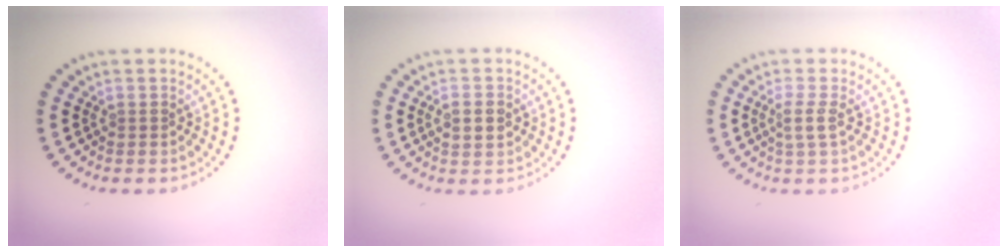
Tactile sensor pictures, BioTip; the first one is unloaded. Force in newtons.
{"total": 2.1, "press": 2.1, "slide": 0.1}
{"total": 1.7, "press": 1.2, "slide": 1.2}